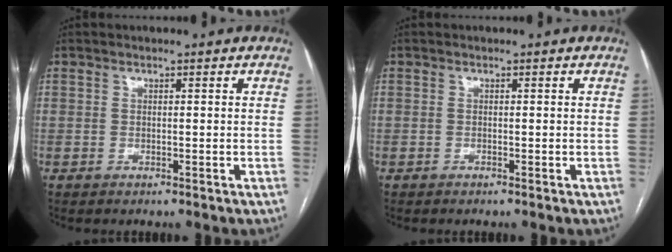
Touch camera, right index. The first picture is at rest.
{"total": 0.0}